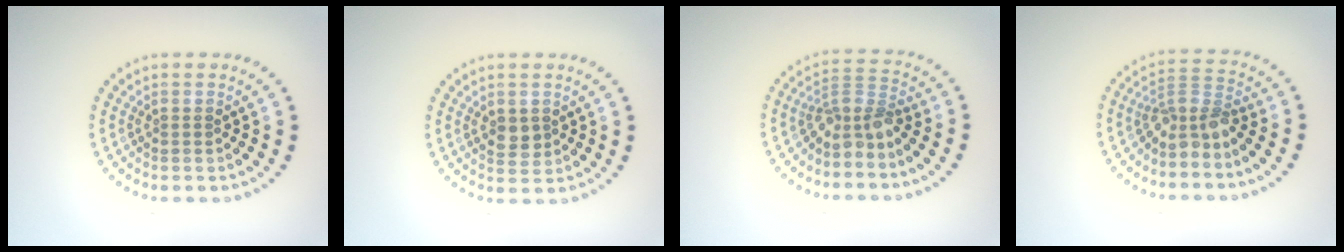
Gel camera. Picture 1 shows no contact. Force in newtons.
{"total": 1.9, "press": 1.9, "slide": 0.3}
{"total": 3.2, "press": 2.2, "slide": 2.3}
{"total": 3.2, "press": 2.2, "slide": 2.3}